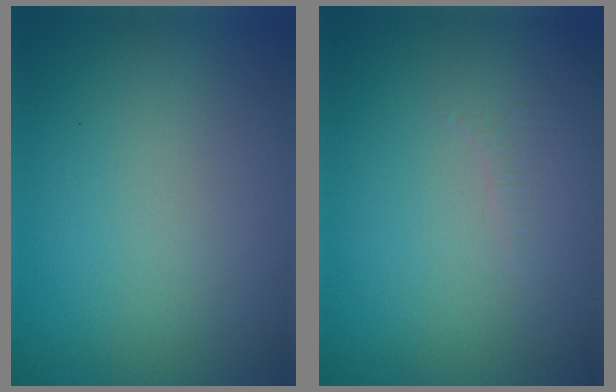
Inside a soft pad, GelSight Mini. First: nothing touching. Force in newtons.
{"total": 2.0, "press": 1.9, "slide": 0.5}